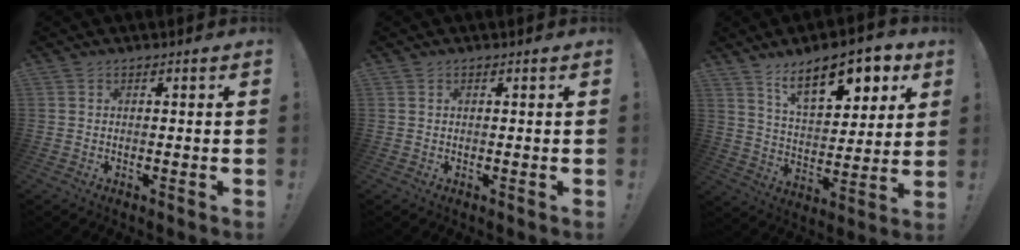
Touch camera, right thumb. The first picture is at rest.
{"total": 0.0}
{"total": 16.5, "force": [9.7, 7.3, 11.2], "torque": [-0.163, -0.054, 0.162]}